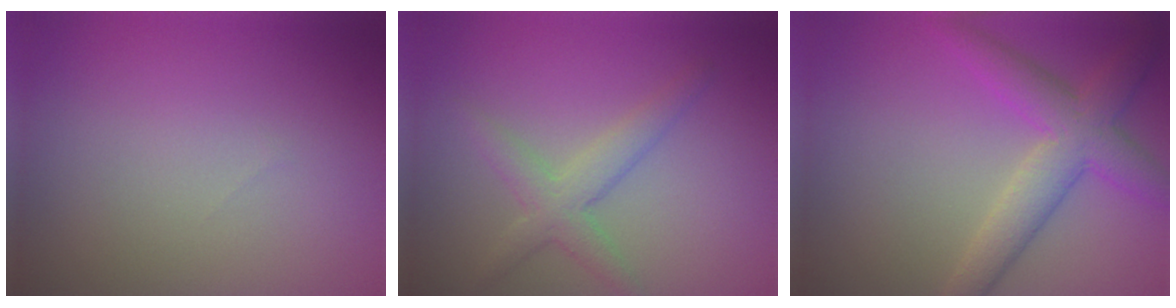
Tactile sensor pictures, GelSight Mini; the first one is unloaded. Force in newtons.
{"total": 3.0, "press": 3.0, "slide": 0.1}
{"total": 5.3, "press": 5.3, "slide": 0.2}